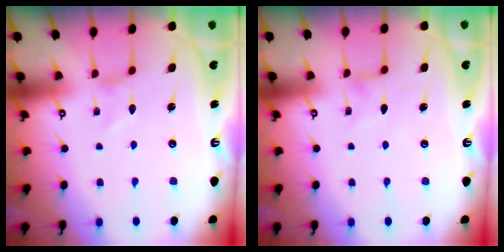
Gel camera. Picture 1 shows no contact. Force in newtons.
{"total": 0.6, "press": 0.6, "slide": 0.2}